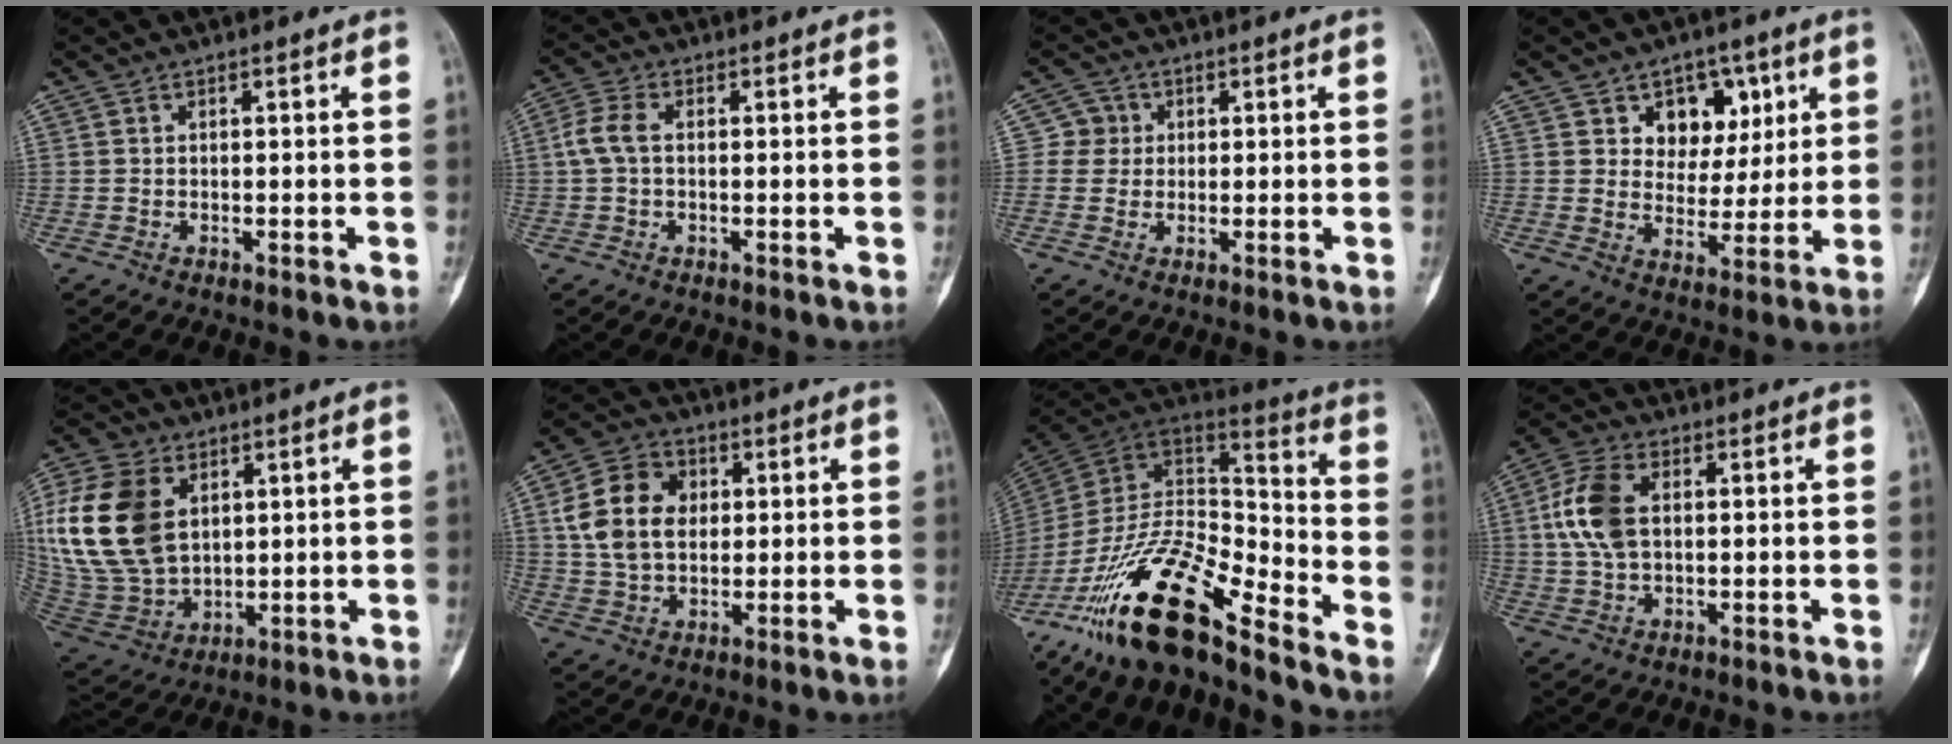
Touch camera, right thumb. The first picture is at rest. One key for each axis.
{"total": 4.5, "fx": 0.2, "fy": 2.6, "fz": 3.7, "tx": -0.093, "ty": 0.012, "tz": -0.001}
{"total": 3.3, "fx": 0.5, "fy": 3.3, "fz": 0.1, "tx": 0.024, "ty": 0.006, "tz": 0.000}
{"total": 9.6, "fx": 4.3, "fy": 7.4, "fz": 4.5, "tx": -0.019, "ty": -0.016, "tz": 0.066}
{"total": 22.4, "fx": 5.1, "fy": 15.3, "fz": 15.5, "tx": -0.330, "ty": -0.015, "tz": 0.106}
{"total": 12.8, "fx": 2.4, "fy": 9.4, "fz": 8.3, "tx": -0.130, "ty": 0.008, "tz": 0.042}
{"total": 22.2, "fx": -15.6, "fy": 6.6, "fz": 14.4, "tx": -0.277, "ty": 0.072, "tz": -0.285}
{"total": 9.9, "fx": 1.5, "fy": 5.9, "fz": 7.8, "tx": -0.168, "ty": 0.011, "tz": 0.029}